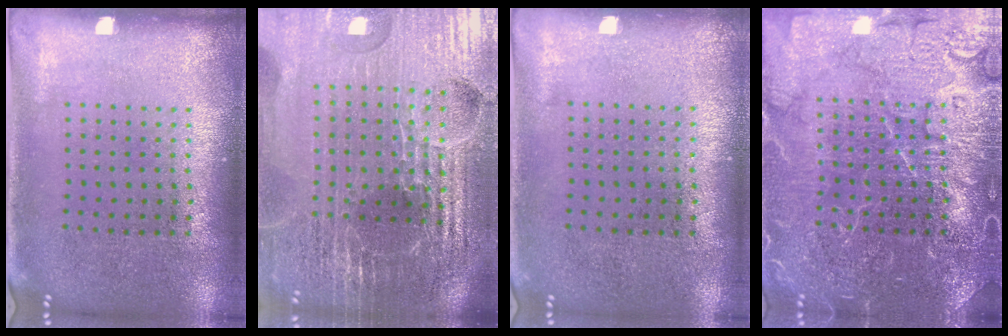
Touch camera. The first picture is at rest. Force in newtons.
{"total": 6.9, "press": 6.0, "slide": 3.5}
{"total": 0.0}
{"total": 5.4, "press": 5.3, "slide": 0.8}